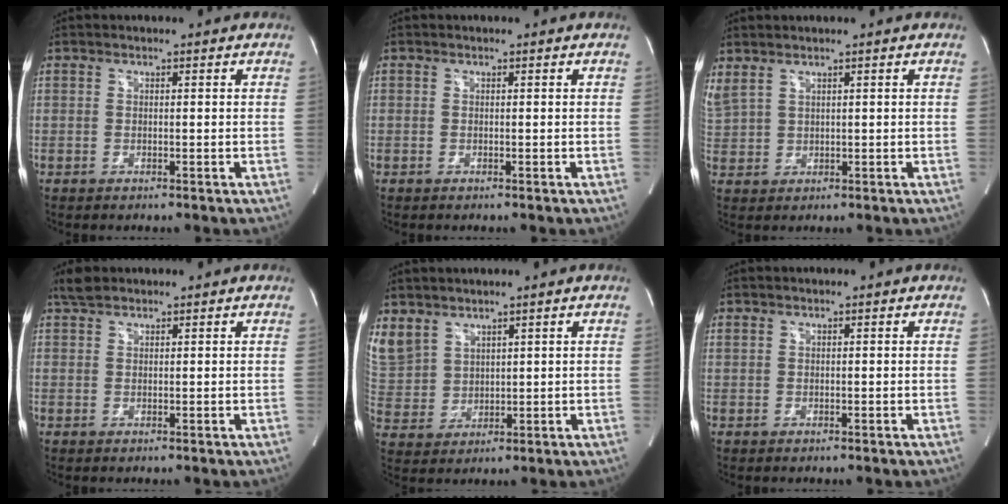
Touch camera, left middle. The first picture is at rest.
{"total": 0.0}
{"total": 3.7, "force": [3.0, 1.4, 1.8], "torque": [-0.056, 0.008, 0.074]}
{"total": 2.5, "force": [2.1, 0.9, 0.9], "torque": [-0.023, 0.013, 0.043]}
{"total": 13.4, "force": [8.5, 9.2, 4.7], "torque": [-0.164, 0.021, 0.195]}
{"total": 0.0}